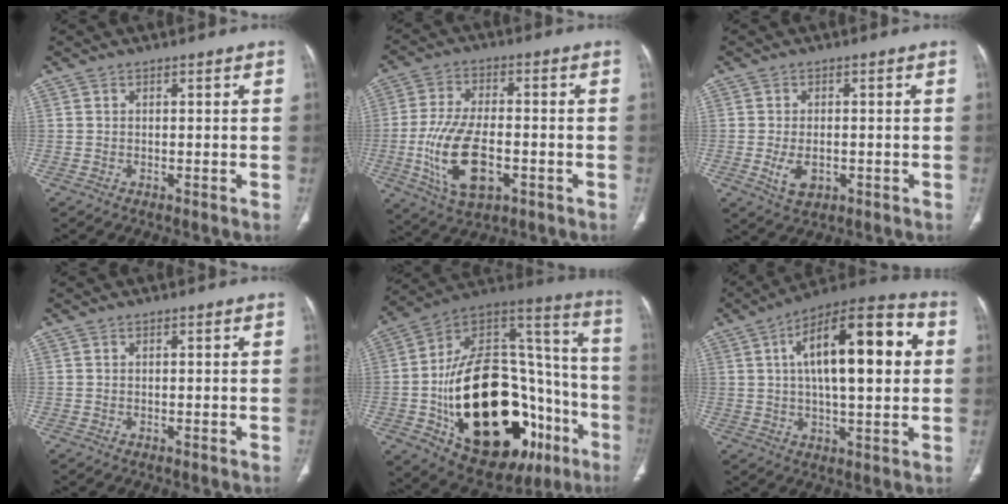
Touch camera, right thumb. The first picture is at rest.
{"total": 14.3, "force": [-3.6, 7.3, 11.8], "torque": [-0.227, 0.007, -0.057]}
{"total": 4.9, "force": [-1.2, 3.0, 3.8], "torque": [-0.068, -0.001, -0.012]}
{"total": 0.0}
{"total": 42.6, "force": [-13.2, 22.2, 33.8], "torque": [-0.488, 0.055, -0.188]}
{"total": 21.4, "force": [4.3, 8.1, 19.3], "torque": [-0.282, 0.022, 0.056]}